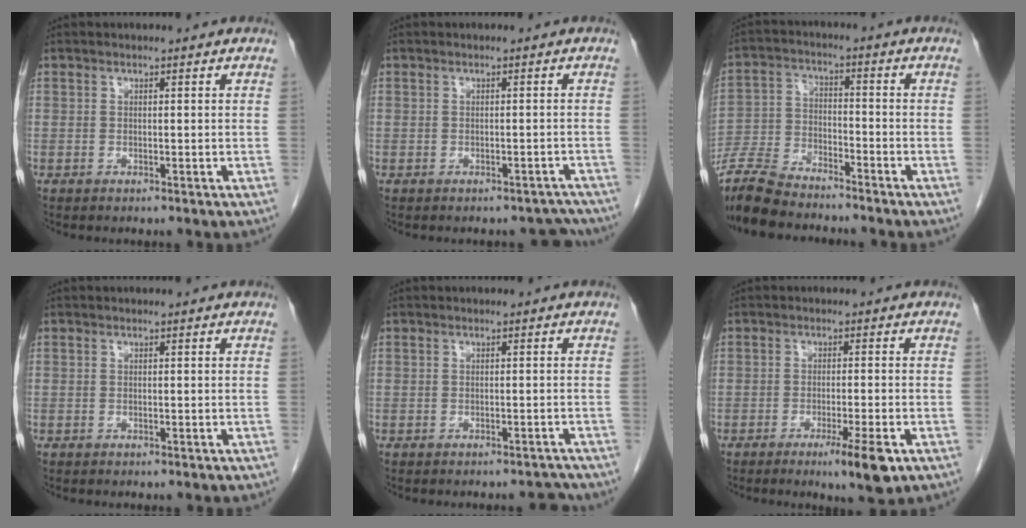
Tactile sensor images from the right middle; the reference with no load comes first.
{"total": 4.1, "force": [-3.7, 1.6, 0.3], "torque": [0.007, 0.007, -0.035]}
{"total": 12.2, "force": [-11.0, 2.5, 4.8], "torque": [-0.096, -0.024, -0.203]}
{"total": 0.0}
{"total": 2.8, "force": [-2.7, 0.5, 0.1], "torque": [0.008, -0.002, -0.031]}
{"total": 5.7, "force": [-3.1, 0.0, 4.8], "torque": [-0.071, -0.014, -0.044]}